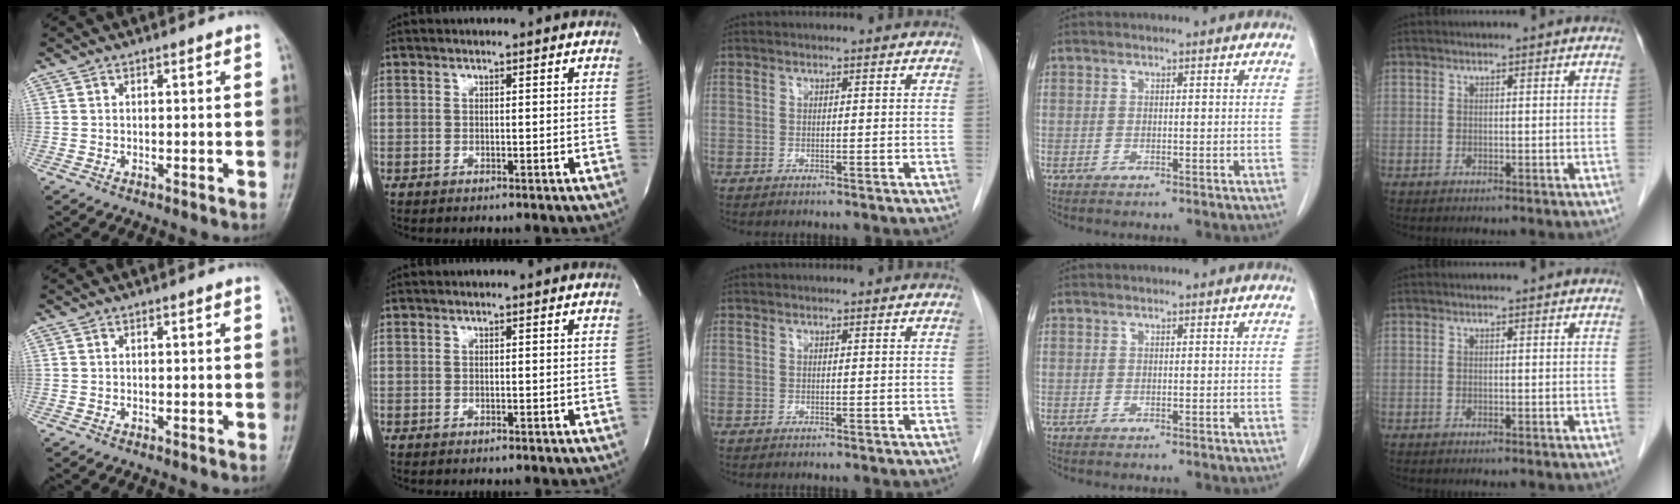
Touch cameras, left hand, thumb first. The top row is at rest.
{}